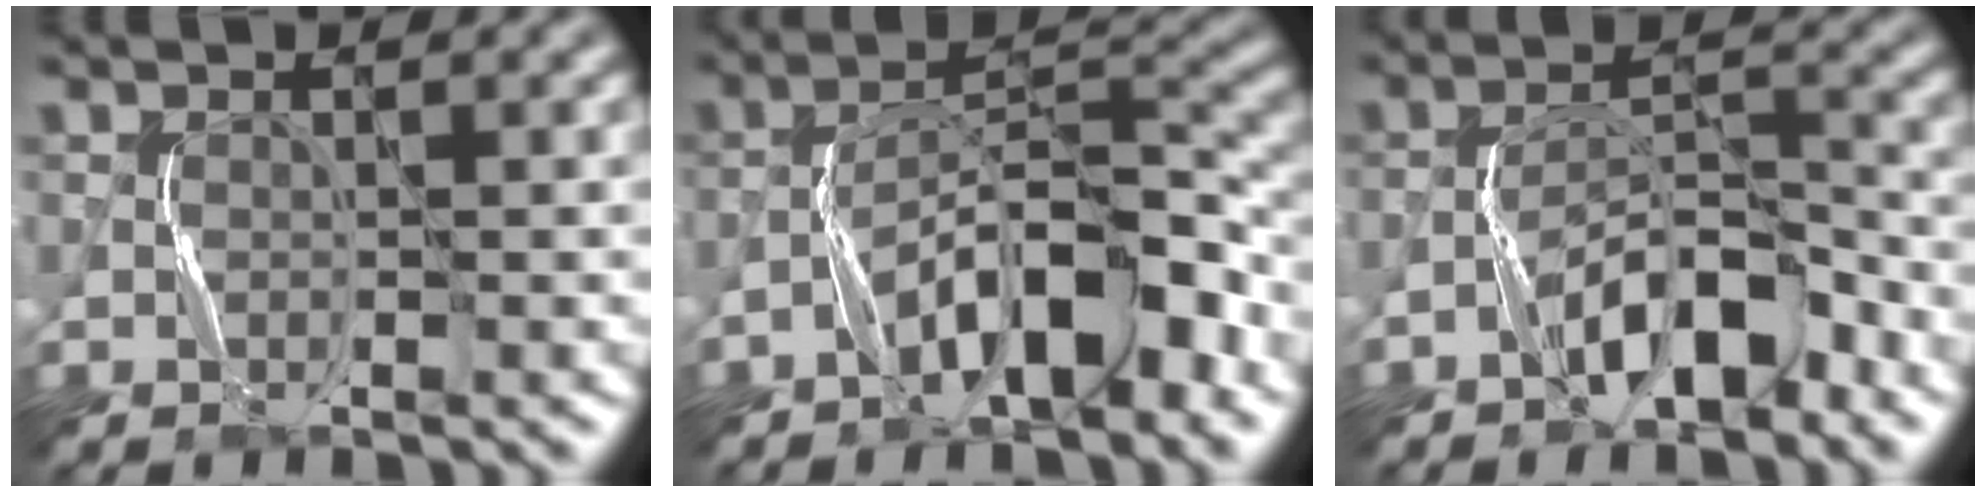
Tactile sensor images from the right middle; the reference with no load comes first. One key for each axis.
{"total": 7.5, "fx": -4.4, "fy": 2.2, "fz": 5.6, "tx": -0.088, "ty": 0.023, "tz": -0.077}
{"total": 5.1, "fx": -3.3, "fy": 1.8, "fz": 3.4, "tx": -0.050, "ty": 0.019, "tz": -0.059}